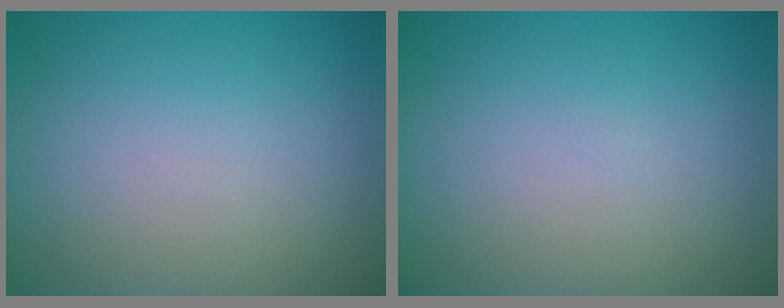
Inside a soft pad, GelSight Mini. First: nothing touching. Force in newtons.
{"total": 0.0}